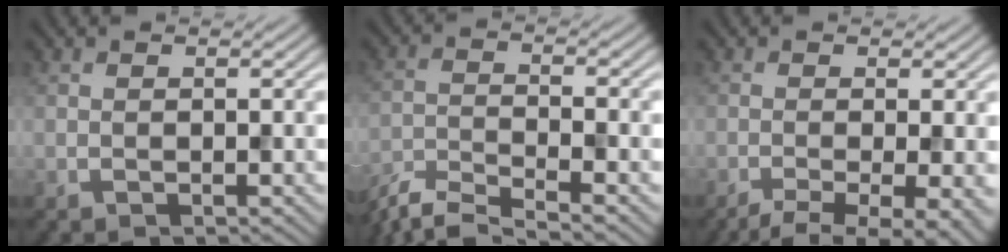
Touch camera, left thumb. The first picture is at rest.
{"total": 7.1, "force": [-6.2, 1.2, 3.4], "torque": [-0.067, -0.009, -0.121]}
{"total": 7.2, "force": [-3.7, 1.8, 5.8], "torque": [-0.082, -0.010, -0.058]}